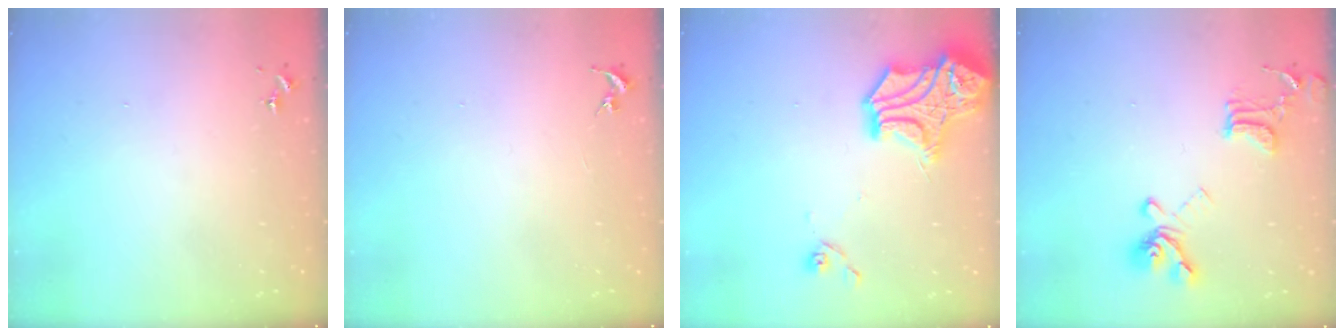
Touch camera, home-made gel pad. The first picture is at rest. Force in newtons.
{"total": 0.0}
{"total": 16.7, "press": 16.6, "slide": 2.0}
{"total": 16.5, "press": 16.4, "slide": 1.6}